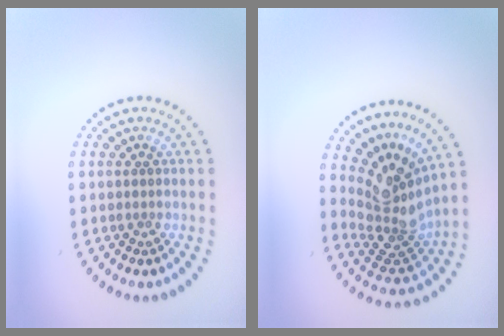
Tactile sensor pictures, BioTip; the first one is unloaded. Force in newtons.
{"total": 4.4, "press": 3.0, "slide": 3.3}